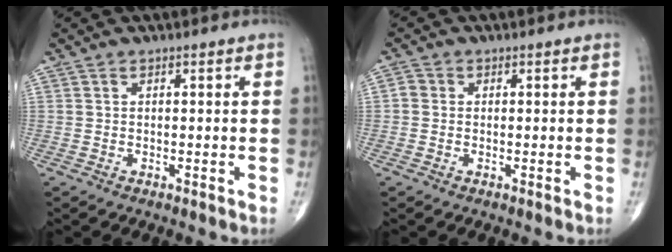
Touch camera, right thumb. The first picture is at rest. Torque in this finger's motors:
{"motor_torque": [-0.24, 0.02, 0.13, 0.01, 0.01]}